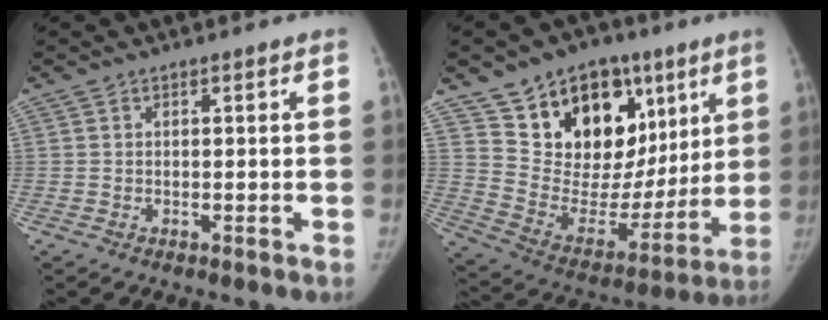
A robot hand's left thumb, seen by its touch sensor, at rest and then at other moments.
{"total": 23.5, "force": [11.5, 15.7, 13.3], "torque": [-0.146, -0.017, 0.200]}